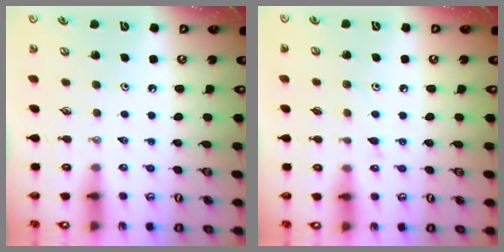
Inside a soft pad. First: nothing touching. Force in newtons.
{"total": 5.4, "press": 5.4, "slide": 0.7}